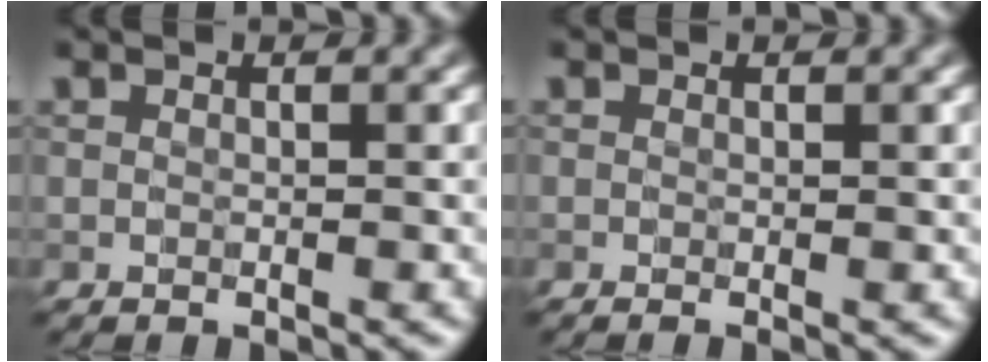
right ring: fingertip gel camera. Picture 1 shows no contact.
{"total": 0.9, "force": [-0.2, 0.3, 0.8], "torque": [-0.010, -0.006, -0.004]}